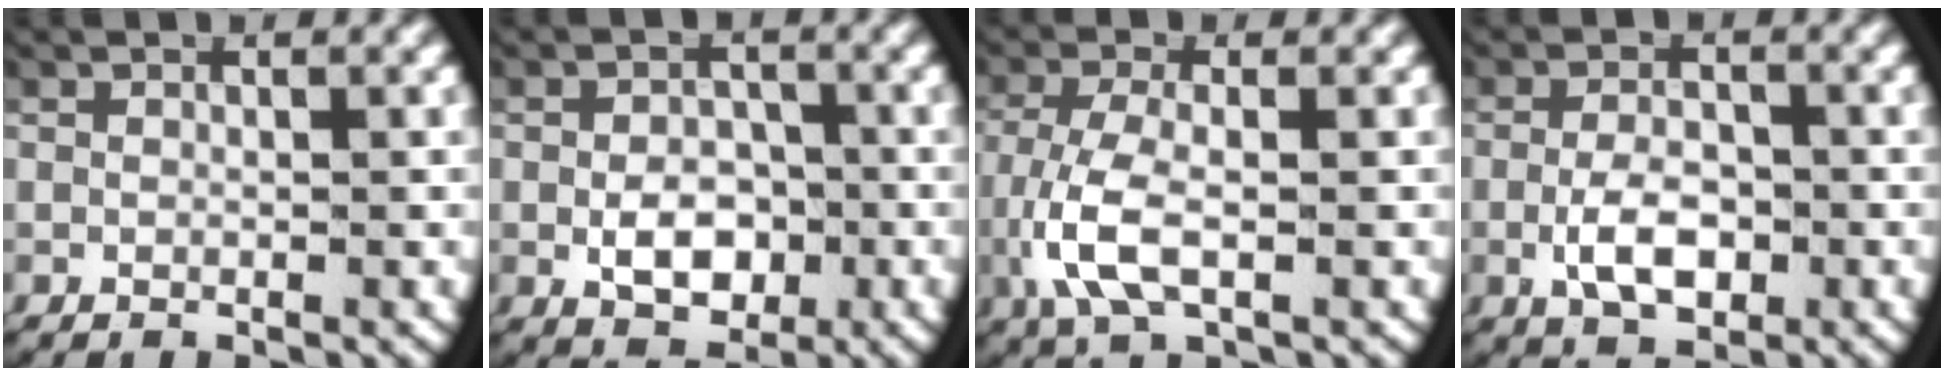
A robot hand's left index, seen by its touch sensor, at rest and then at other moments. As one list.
[{"total": 4.0, "force": [-1.1, 2.9, 2.5], "torque": [-0.039, -0.018, -0.010]}, {"total": 5.0, "force": [-1.1, 2.6, 4.2], "torque": [-0.123, -0.021, -0.006]}, {"total": 3.9, "force": [-1.2, 2.3, 3.0], "torque": [-0.058, -0.013, -0.015]}]